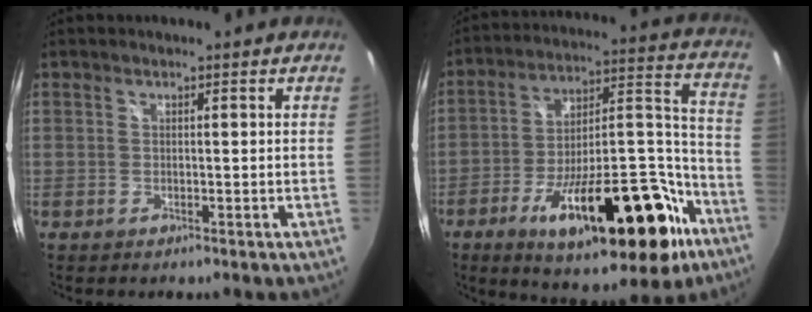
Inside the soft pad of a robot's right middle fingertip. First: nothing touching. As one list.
[{"total": 27.7, "force": [-14.9, 9.9, 21.1], "torque": [-0.318, 0.006, -0.226]}]